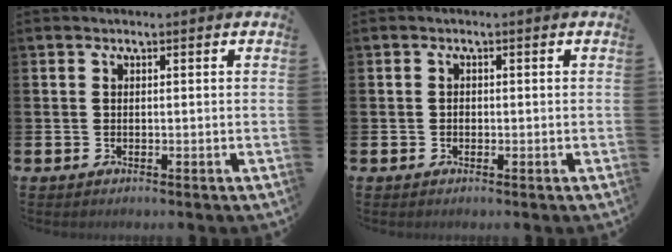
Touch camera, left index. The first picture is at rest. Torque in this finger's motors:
{"motor_torque": [-0.05, 0.01, -0.02, 0.00]}